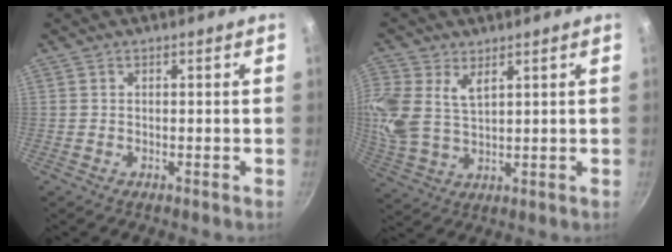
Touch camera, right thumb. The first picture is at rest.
{"total": 11.0, "force": [4.6, 6.9, 7.3], "torque": [-0.166, -0.009, 0.097]}